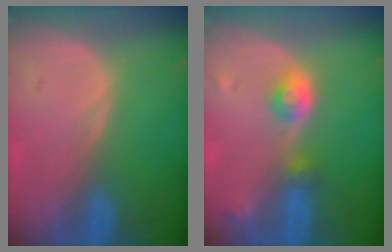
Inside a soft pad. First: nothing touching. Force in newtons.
{"total": 4.2, "press": 4.0, "slide": 1.4}